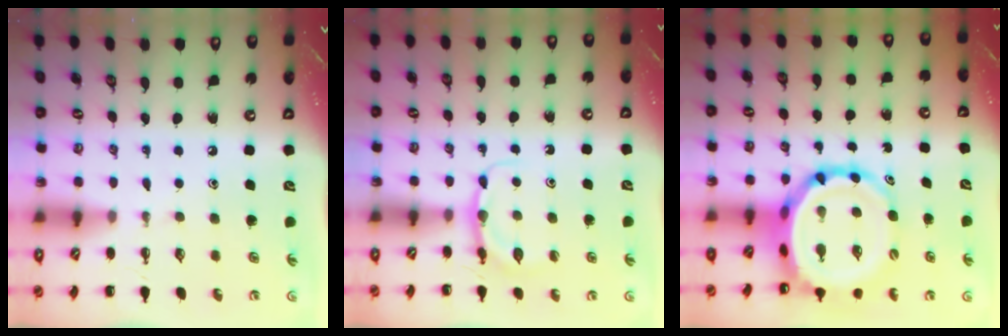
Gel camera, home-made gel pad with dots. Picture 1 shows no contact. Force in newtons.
{"total": 4.8, "press": 4.6, "slide": 1.4}
{"total": 11.7, "press": 11.2, "slide": 3.3}